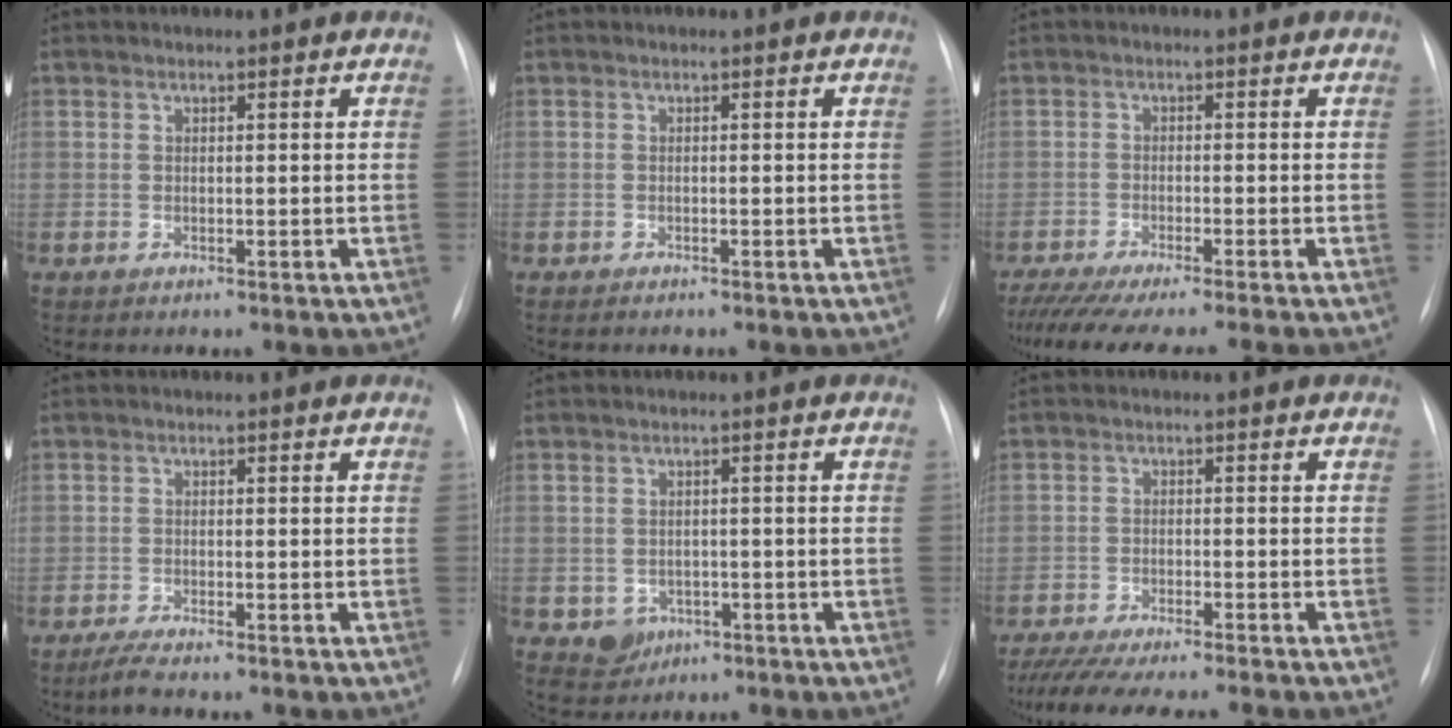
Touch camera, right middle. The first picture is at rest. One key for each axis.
{"total": 0.8, "fx": -0.7, "fy": 0.1, "fz": 0.4, "tx": -0.011, "ty": -0.003, "tz": -0.009}
{"total": 12.6, "fx": -10.8, "fy": -1.0, "fz": 6.4, "tx": -0.079, "ty": -0.038, "tz": -0.167}
{"total": 2.2, "fx": -1.8, "fy": -0.2, "fz": 1.3, "tx": -0.039, "ty": -0.009, "tz": -0.037}
{"total": 3.6, "fx": -1.4, "fy": 3.1, "fz": 1.1, "tx": -0.011, "ty": 0.005, "tz": -0.010}
{"total": 12.6, "fx": -11.0, "fy": -0.1, "fz": 6.1, "tx": -0.080, "ty": -0.026, "tz": -0.166}